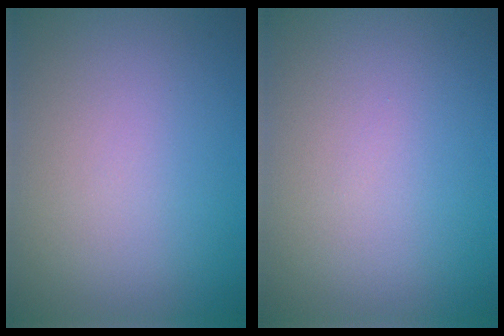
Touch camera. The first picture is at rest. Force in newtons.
{"total": 0.0}